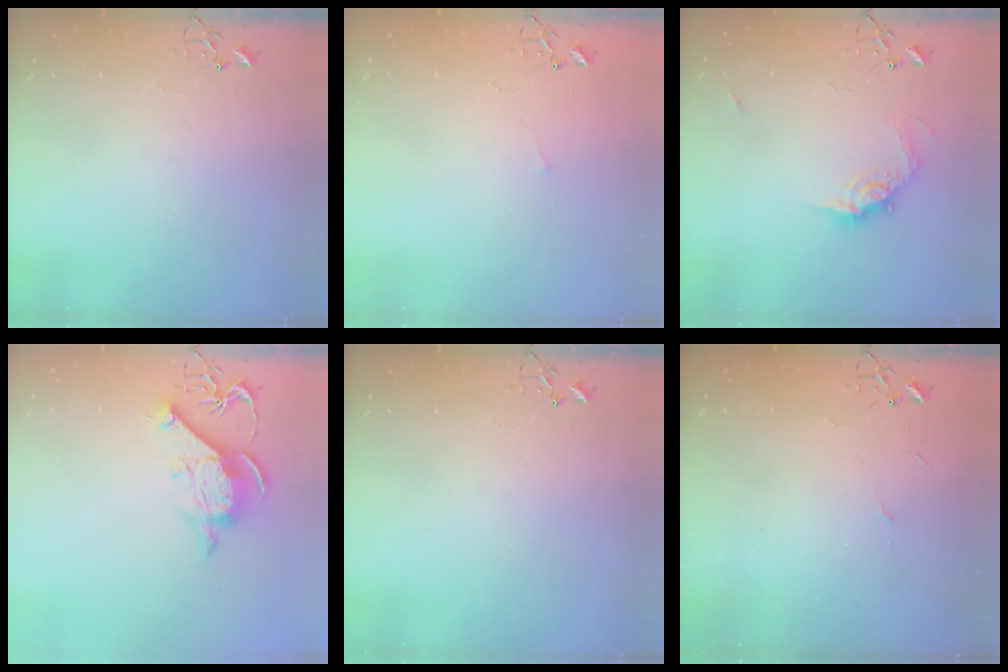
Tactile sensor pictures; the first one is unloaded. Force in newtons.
{"total": 2.8, "press": 2.8, "slide": 0.3}
{"total": 11.3, "press": 11.2, "slide": 0.7}
{"total": 11.0, "press": 10.9, "slide": 1.2}
{"total": 0.0}
{"total": 2.3, "press": 2.3, "slide": 0.4}